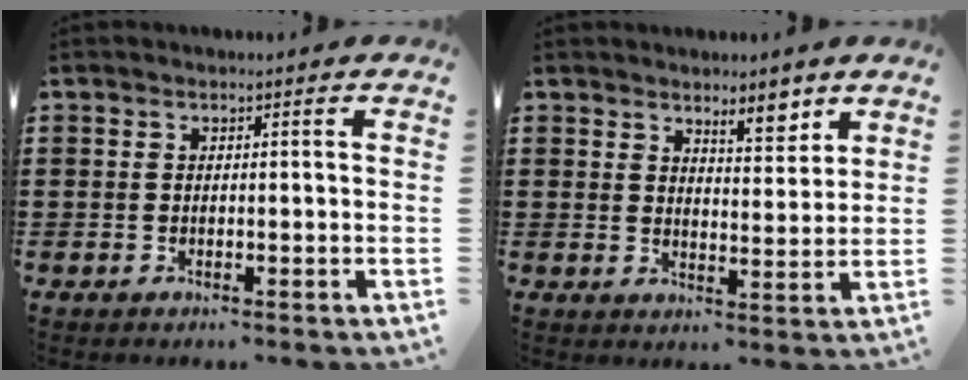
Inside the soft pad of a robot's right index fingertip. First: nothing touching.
{"total": 4.9, "force": [4.0, 1.4, 2.5], "torque": [-0.032, -0.011, 0.066]}